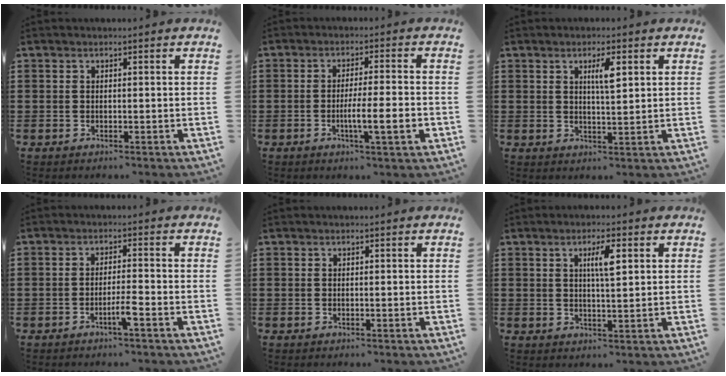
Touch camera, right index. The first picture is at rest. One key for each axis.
{"total": 6.8, "fx": -1.9, "fy": 0.7, "fz": 6.4, "tx": -0.111, "ty": -0.008, "tz": -0.033}
{"total": 3.7, "fx": 1.5, "fy": 0.8, "fz": 3.3, "tx": -0.061, "ty": 0.003, "tz": 0.020}
{"total": 3.1, "fx": -1.7, "fy": -0.1, "fz": 2.6, "tx": -0.045, "ty": -0.002, "tz": -0.032}
{"total": 0.0}
{"total": 4.2, "fx": 1.4, "fy": 0.9, "fz": 3.9, "tx": -0.071, "ty": 0.006, "tz": 0.018}